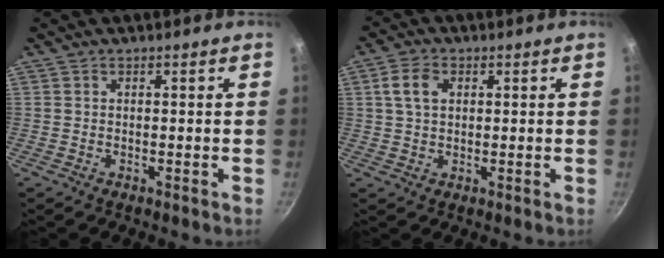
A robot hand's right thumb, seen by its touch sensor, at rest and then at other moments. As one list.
[{"total": 5.1, "force": [1.4, 3.5, 3.5], "torque": [-0.056, 0.005, 0.025]}]